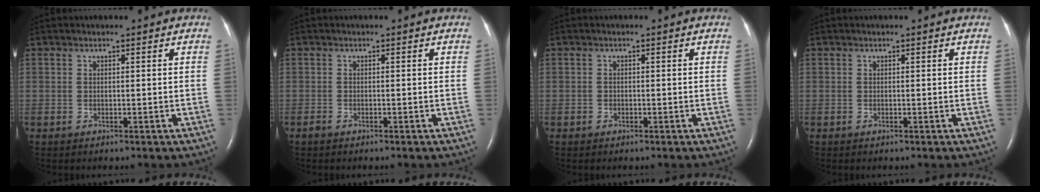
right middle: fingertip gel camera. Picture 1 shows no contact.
{"total": 0.8, "force": [-0.7, 0.1, 0.4], "torque": [-0.016, -0.002, -0.013]}
{"total": 0.5, "force": [-0.3, 0.4, 0.1], "torque": [-0.005, 0.002, -0.008]}
{"total": 0.0}